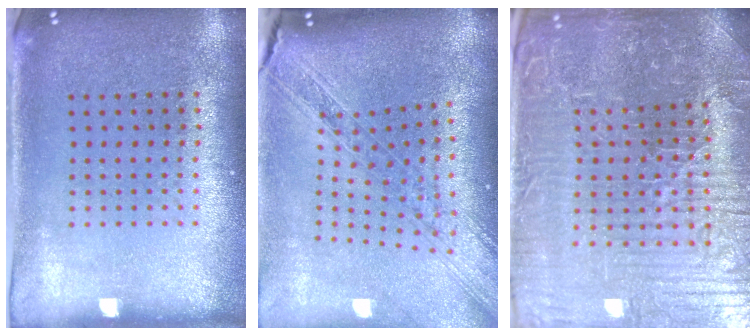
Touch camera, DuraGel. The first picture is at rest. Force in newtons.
{"total": 2.2, "press": 1.9, "slide": 1.1}
{"total": 5.9, "press": 5.6, "slide": 1.9}